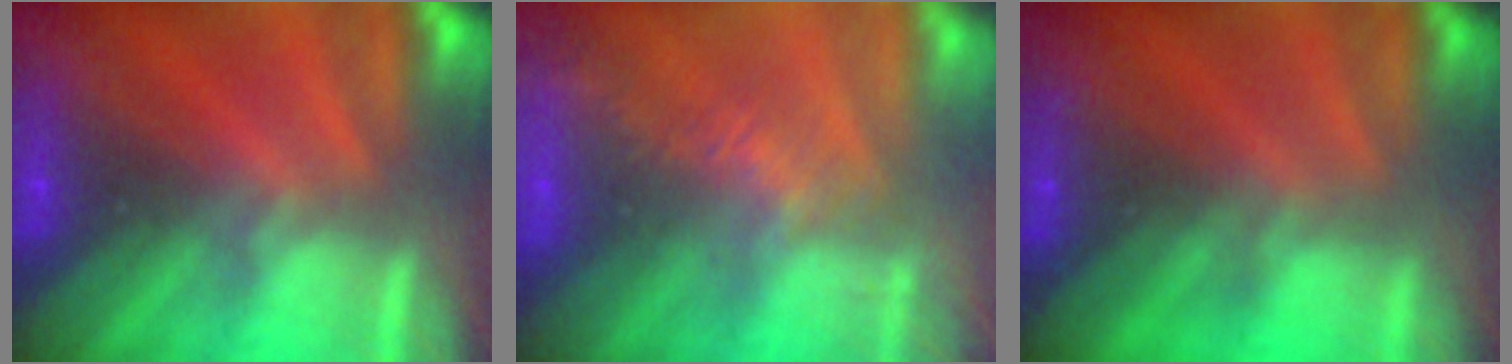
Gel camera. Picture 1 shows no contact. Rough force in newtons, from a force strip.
{"total": 3.1}
{"total": 2.1}